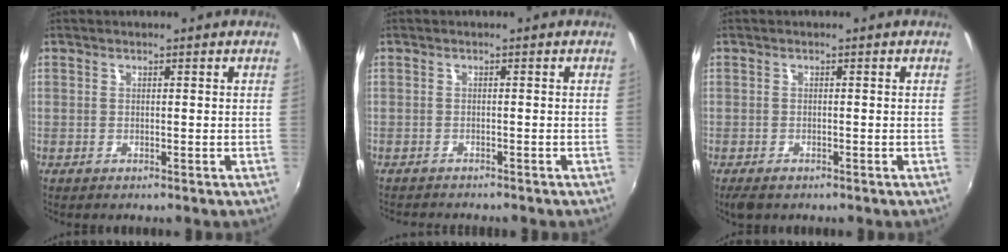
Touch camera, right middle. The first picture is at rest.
{"total": 2.7, "force": [-2.6, 0.4, 0.6], "torque": [-0.024, -0.016, -0.045]}
{"total": 3.1, "force": [-2.2, 1.4, 1.6], "torque": [-0.038, -0.013, -0.038]}